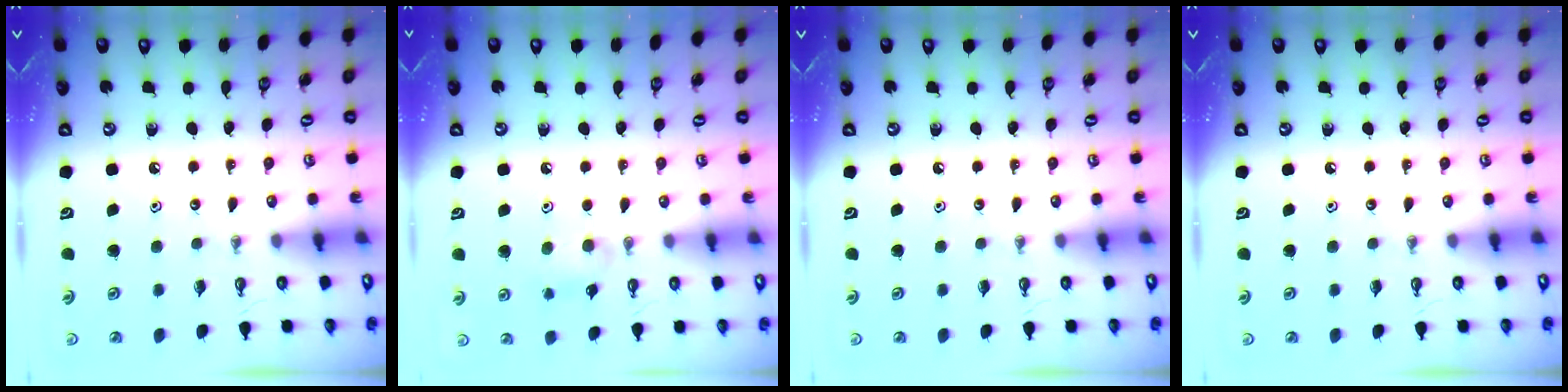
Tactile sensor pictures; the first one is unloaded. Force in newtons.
{"total": 8.4, "press": 7.5, "slide": 3.7}
{"total": 0.0}
{"total": 0.0}